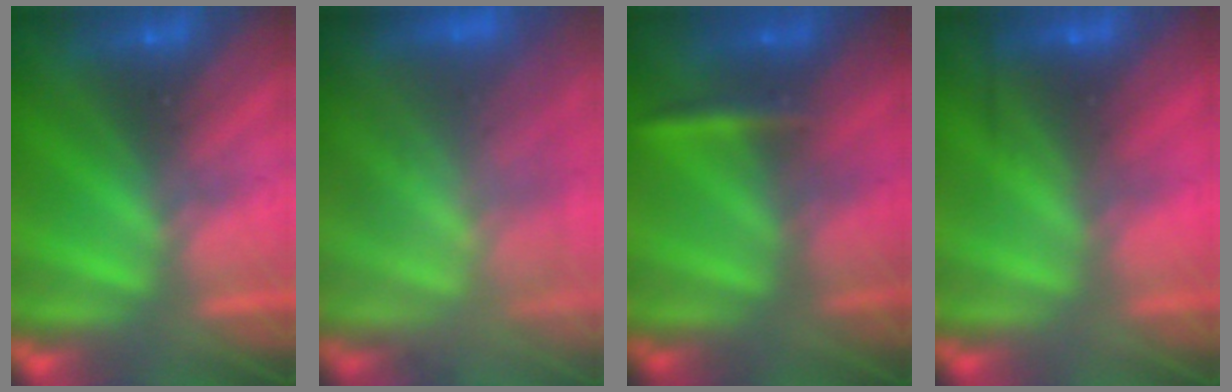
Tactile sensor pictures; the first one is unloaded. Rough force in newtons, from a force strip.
{"total": 7.8}
{"total": 2.3}
{"total": 2.4}